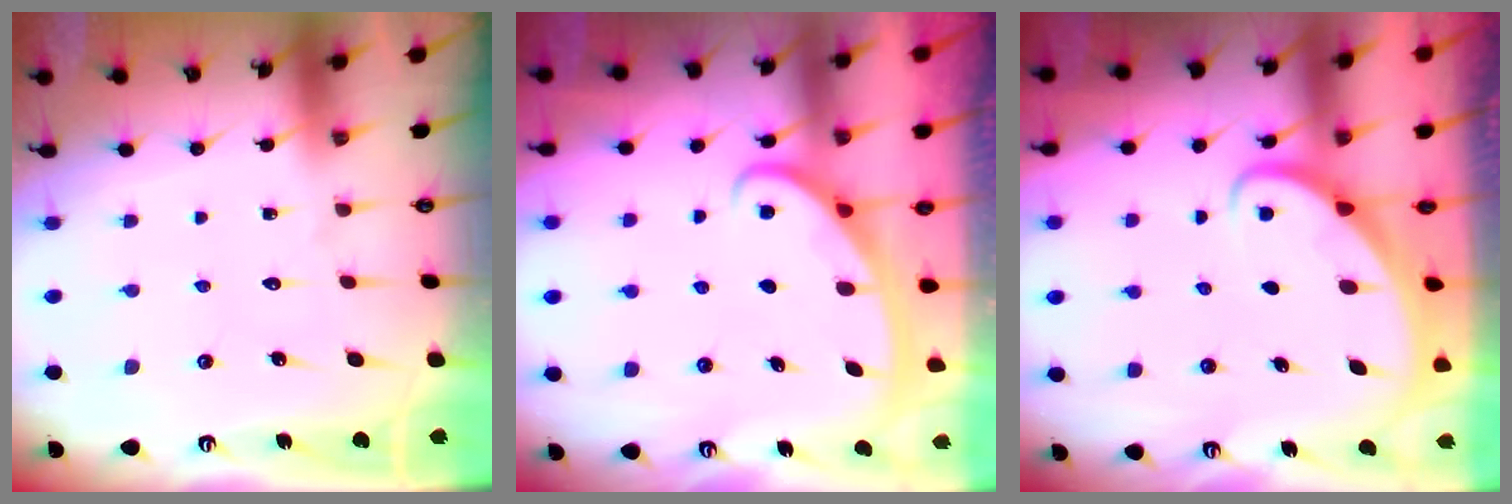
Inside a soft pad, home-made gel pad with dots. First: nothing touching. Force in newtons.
{"total": 2.9, "press": 2.9, "slide": 0.4}
{"total": 2.3, "press": 2.3, "slide": 0.2}